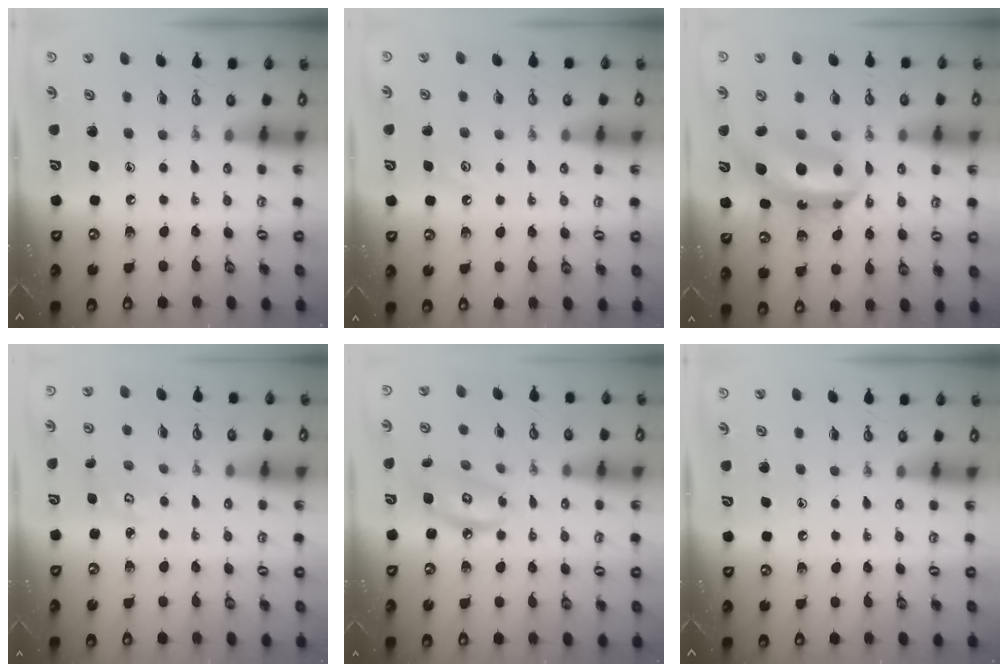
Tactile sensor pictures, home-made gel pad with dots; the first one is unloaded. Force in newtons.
{"total": 2.8, "press": 2.7, "slide": 0.5}
{"total": 12.4, "press": 12.3, "slide": 1.1}
{"total": 3.2, "press": 3.2, "slide": 0.4}
{"total": 8.3, "press": 8.3, "slide": 0.7}
{"total": 0.0}